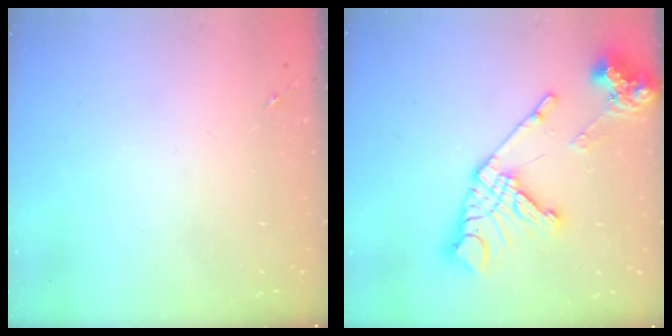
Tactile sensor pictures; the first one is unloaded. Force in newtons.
{"total": 20.4, "press": 20.3, "slide": 2.5}